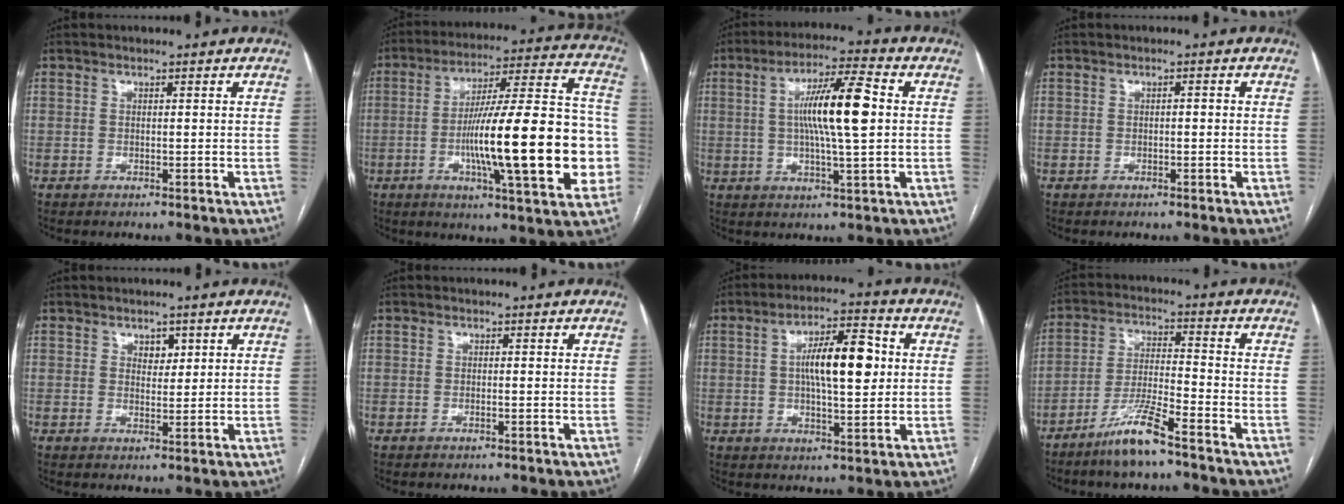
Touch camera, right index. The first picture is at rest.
{"total": 24.4, "force": [-4.7, 3.4, 23.8], "torque": [-0.318, 0.019, -0.066]}
{"total": 11.6, "force": [1.2, 0.9, 11.5], "torque": [-0.203, 0.010, 0.019]}
{"total": 0.7, "force": [-0.1, 0.2, 0.6], "torque": [-0.007, 0.003, -0.002]}
{"total": 2.3, "force": [1.2, 1.4, 1.3], "torque": [-0.015, 0.000, 0.019]}
{"total": 0.0}
{"total": 10.6, "force": [1.4, 3.0, 10.0], "torque": [-0.172, 0.021, 0.022]}
{"total": 8.2, "force": [-6.0, 0.1, 5.6], "torque": [-0.115, -0.019, -0.116]}